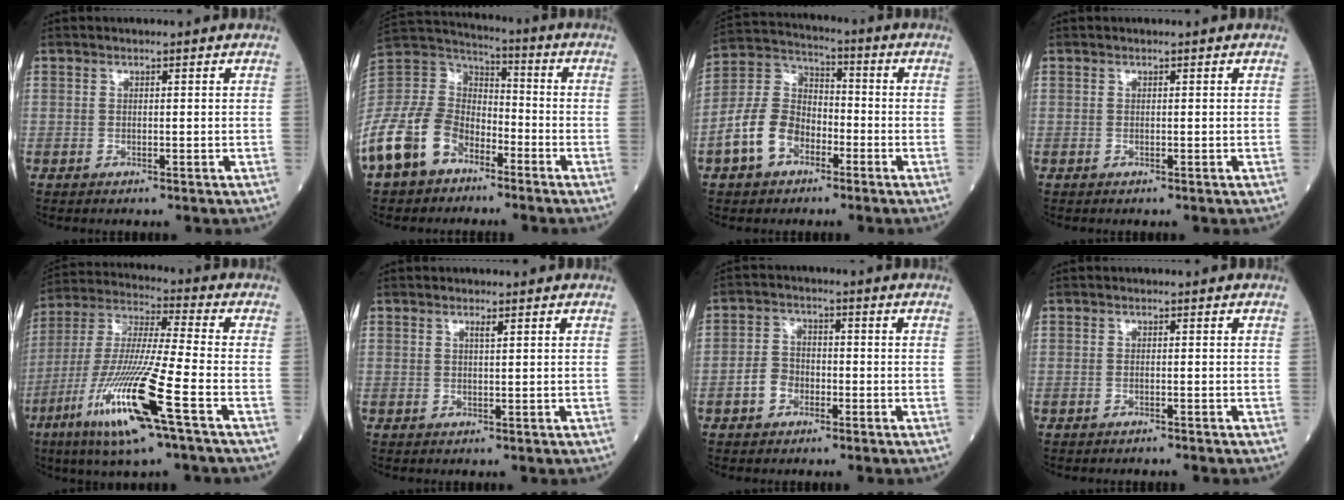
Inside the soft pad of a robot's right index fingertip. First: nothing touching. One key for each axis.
{"total": 21.7, "fx": -12.4, "fy": 14.4, "fz": 10.6, "tx": -0.305, "ty": 0.021, "tz": -0.234}
{"total": 10.1, "fx": -4.5, "fy": 6.9, "fz": 5.9, "tx": -0.144, "ty": 0.025, "tz": -0.086}
{"total": 0.0}
{"total": 17.9, "fx": -7.9, "fy": 0.5, "fz": 16.0, "tx": -0.345, "ty": -0.032, "tz": -0.151}
{"total": 0.9, "fx": 0.5, "fy": -0.2, "fz": 0.7, "tx": -0.018, "ty": -0.004, "tz": 0.011}
{"total": 4.1, "fx": -1.8, "fy": 3.1, "fz": 1.9, "tx": -0.039, "ty": 0.013, "tz": -0.035}
{"total": 0.7, "fx": -0.7, "fy": 0.0, "fz": 0.2, "tx": -0.008, "ty": -0.001, "tz": -0.011}